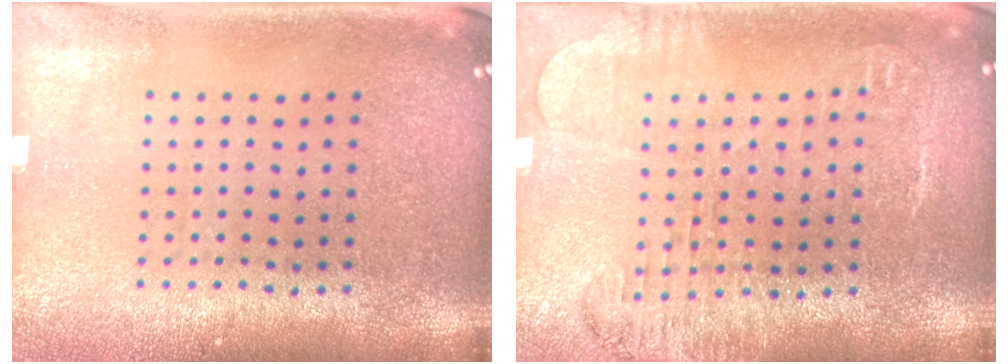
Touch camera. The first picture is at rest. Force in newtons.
{"total": 1.8, "press": 1.7, "slide": 0.5}